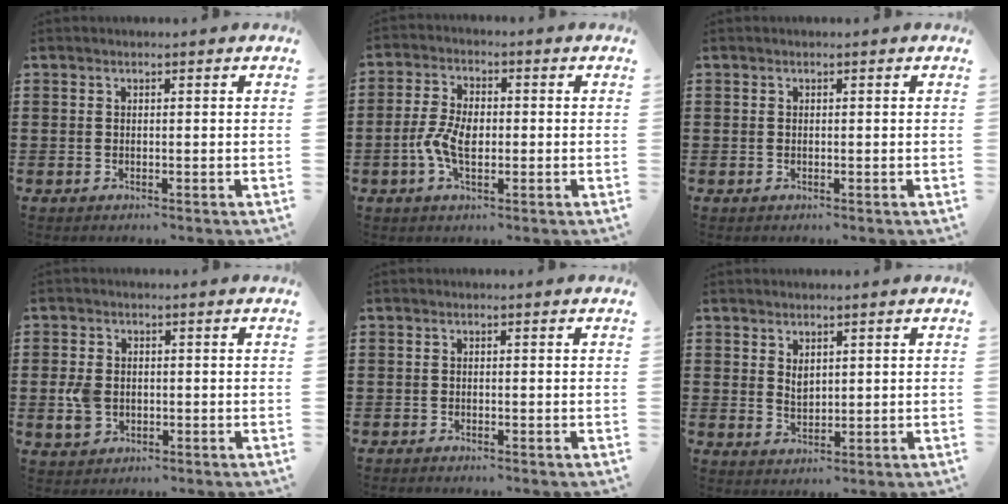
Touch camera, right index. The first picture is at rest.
{"total": 5.6, "force": [-1.1, 3.1, 4.5], "torque": [-0.102, 0.004, -0.026]}
{"total": 0.0}
{"total": 4.0, "force": [-0.5, 3.0, 2.6], "torque": [-0.073, -0.001, -0.016]}
{"total": 0.6, "force": [-0.6, 0.0, 0.1], "torque": [-0.003, -0.003, -0.013]}
{"total": 2.1, "force": [1.2, 1.3, 1.0], "torque": [-0.015, 0.002, 0.022]}